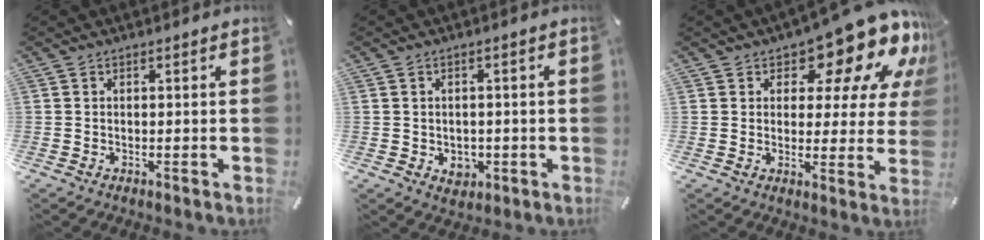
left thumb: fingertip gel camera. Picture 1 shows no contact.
{"total": 4.1, "force": [-1.0, 3.6, 1.7], "torque": [-0.012, 0.000, -0.017]}
{"total": 15.8, "force": [11.0, 7.0, 8.9], "torque": [-0.122, -0.083, 0.181]}